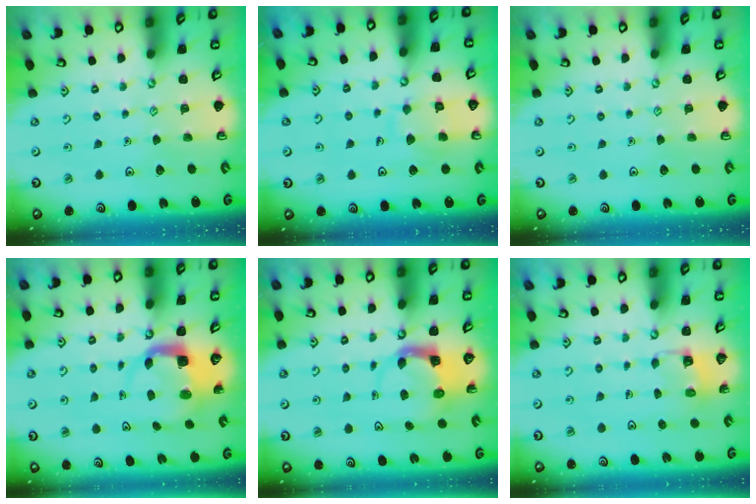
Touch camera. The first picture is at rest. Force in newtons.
{"total": 8.4, "press": 8.4, "slide": 0.8}
{"total": 0.0}
{"total": 5.3, "press": 5.3, "slide": 0.8}
{"total": 3.7, "press": 3.6, "slide": 0.6}
{"total": 2.9, "press": 2.9, "slide": 0.2}